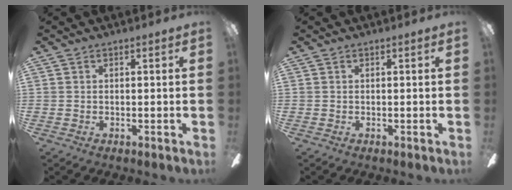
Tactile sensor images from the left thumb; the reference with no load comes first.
{"total": 0.0}